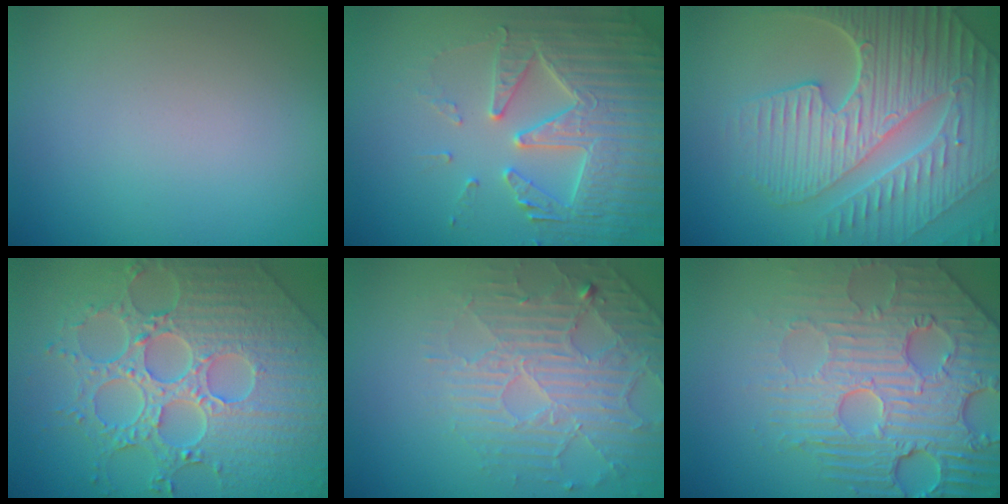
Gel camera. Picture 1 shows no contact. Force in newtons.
{"total": 5.0, "press": 4.9, "slide": 1.0}
{"total": 9.1, "press": 6.1, "slide": 6.7}
{"total": 9.1, "press": 6.6, "slide": 6.2}
{"total": 4.6, "press": 3.6, "slide": 3.0}
{"total": 7.2, "press": 5.7, "slide": 4.5}